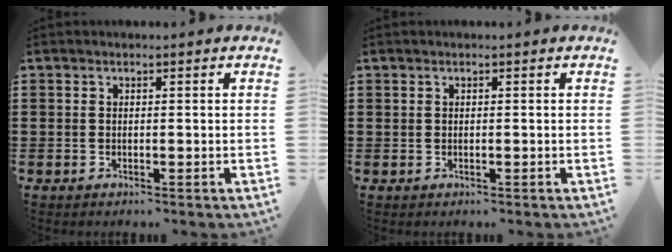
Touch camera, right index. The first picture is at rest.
{"total": 0.0}